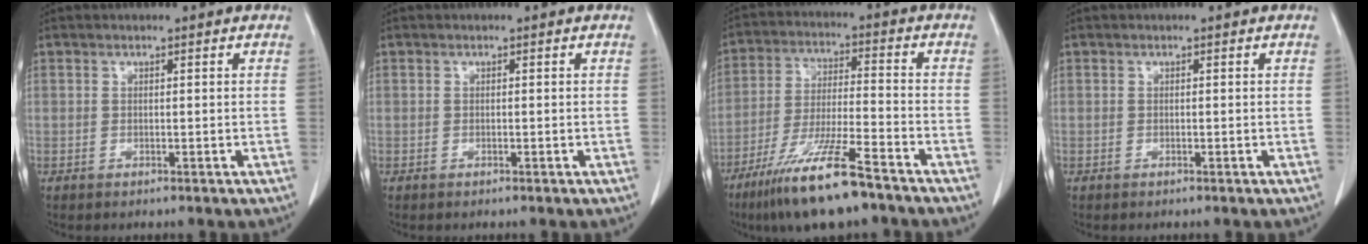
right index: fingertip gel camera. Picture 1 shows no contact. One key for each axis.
{"total": 0.0}
{"total": 13.7, "fx": -9.6, "fy": 1.1, "fz": 9.8, "tx": -0.193, "ty": -0.039, "tz": -0.175}
{"total": 0.0}